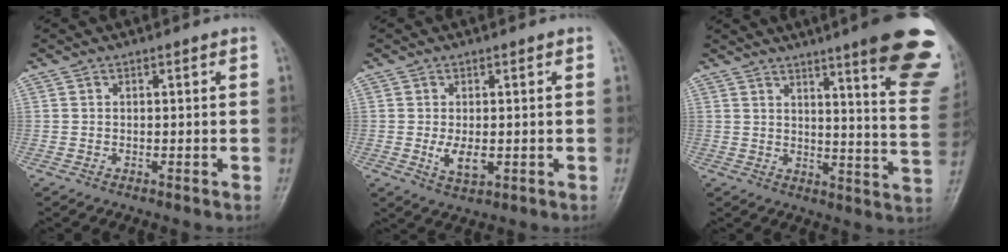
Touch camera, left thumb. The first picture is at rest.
{"total": 4.1, "force": [-0.3, 2.1, 3.5], "torque": [-0.057, -0.010, 0.000]}
{"total": 21.3, "force": [13.3, 3.0, 16.4], "torque": [-0.183, -0.071, 0.160]}